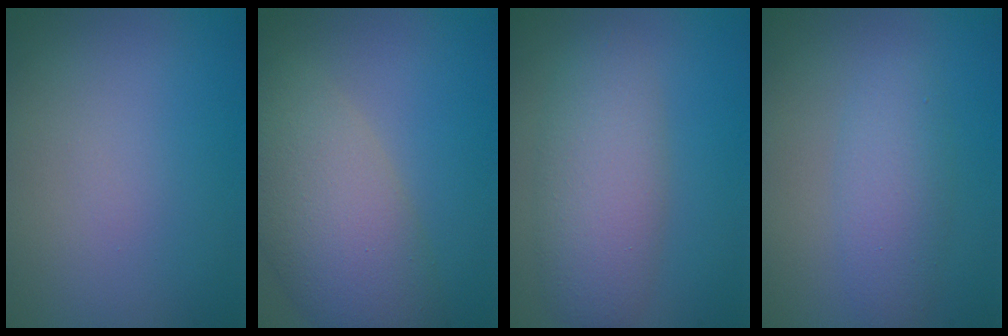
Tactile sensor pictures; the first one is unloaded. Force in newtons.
{"total": 7.6, "press": 7.5, "slide": 0.8}
{"total": 4.5, "press": 4.5, "slide": 0.4}
{"total": 2.9, "press": 2.9, "slide": 0.1}